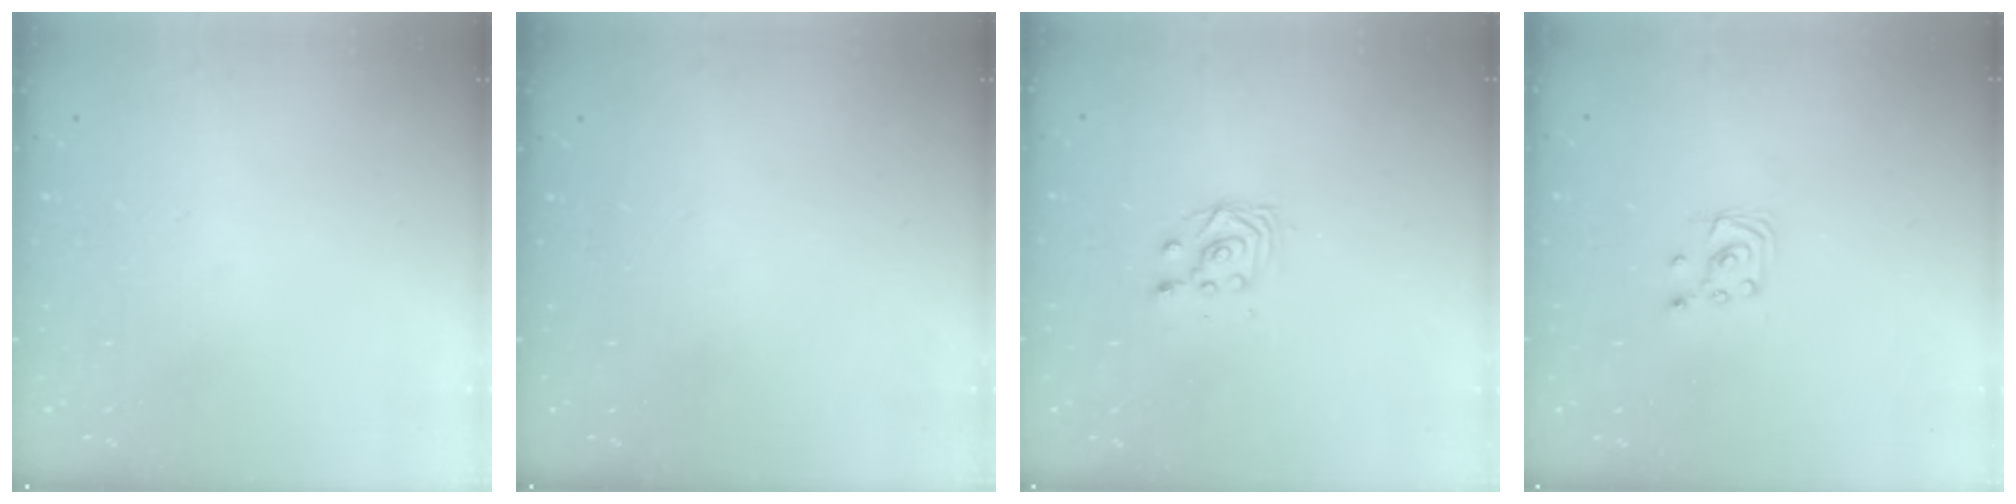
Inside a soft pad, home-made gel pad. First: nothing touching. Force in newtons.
{"total": 0.0}
{"total": 2.8, "press": 2.5, "slide": 1.3}
{"total": 2.4, "press": 2.4, "slide": 0.2}